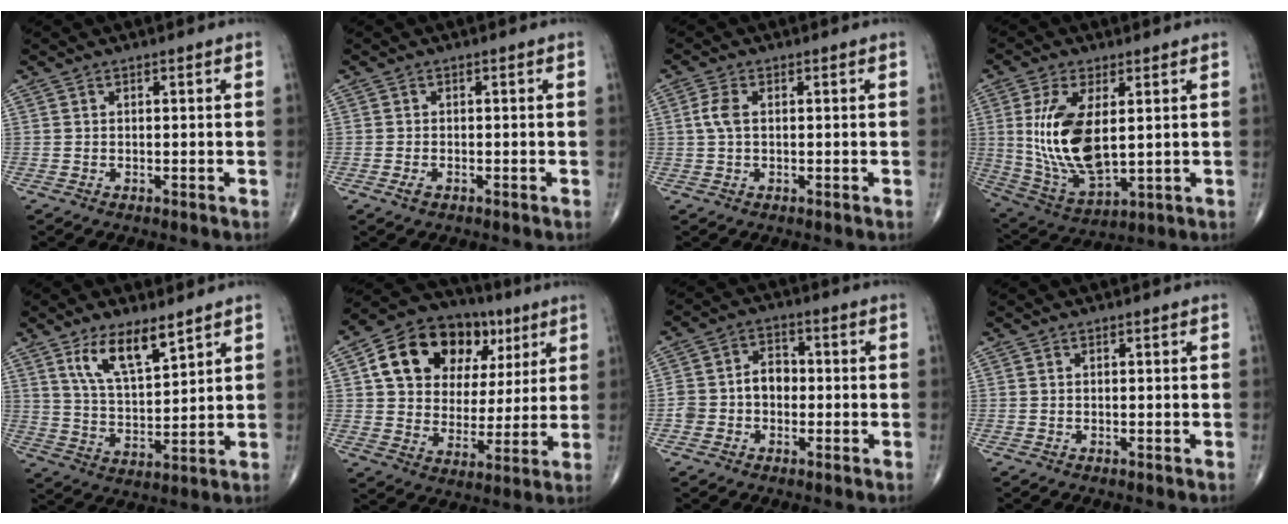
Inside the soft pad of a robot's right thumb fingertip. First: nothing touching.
{"total": 1.4, "force": [-0.8, 0.8, 1.0], "torque": [-0.022, 0.002, -0.014]}
{"total": 3.0, "force": [0.3, 1.5, 2.5], "torque": [-0.067, 0.008, 0.004]}
{"total": 15.4, "force": [2.1, 7.2, 13.4], "torque": [-0.268, -0.021, 0.057]}
{"total": 10.1, "force": [6.3, 3.5, 7.1], "torque": [-0.120, -0.039, 0.126]}
{"total": 20.1, "force": [7.3, 14.5, 11.8], "torque": [-0.152, 0.011, 0.122]}
{"total": 6.6, "force": [-0.9, 5.1, 4.1], "torque": [-0.056, 0.031, -0.023]}
{"total": 0.0}